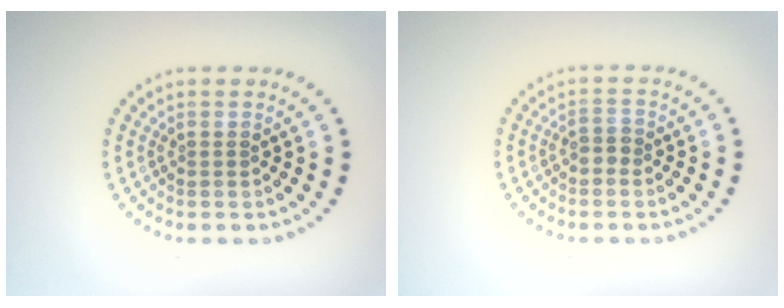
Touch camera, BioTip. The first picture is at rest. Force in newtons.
{"total": 1.2, "press": 1.1, "slide": 0.5}